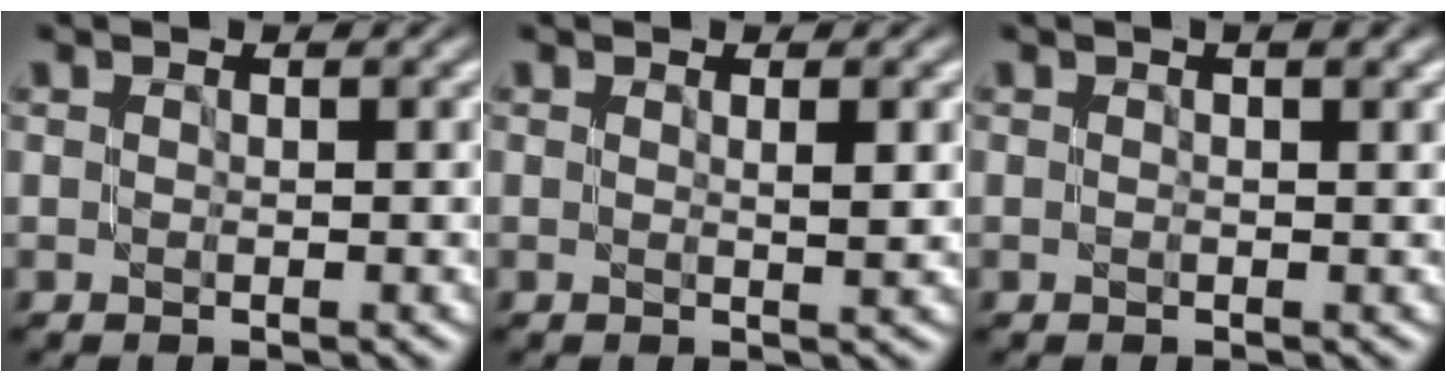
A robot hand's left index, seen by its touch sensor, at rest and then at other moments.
{"total": 1.2, "force": [0.5, 0.2, 1.1], "torque": [-0.012, 0.001, 0.004]}
{"total": 1.7, "force": [0.8, 0.4, 1.4], "torque": [-0.023, -0.001, 0.004]}